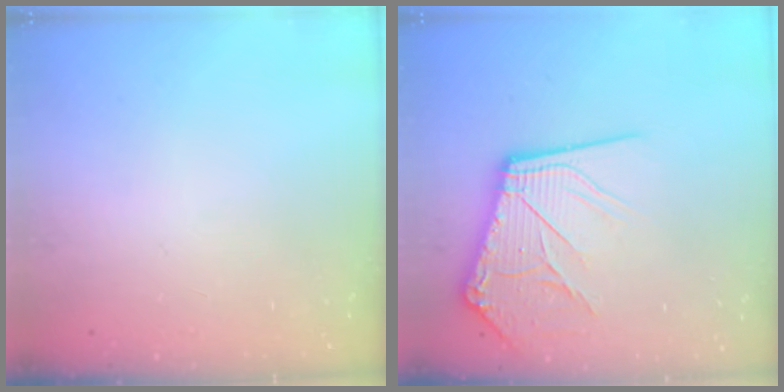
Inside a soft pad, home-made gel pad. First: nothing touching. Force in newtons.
{"total": 14.8, "press": 14.7, "slide": 2.0}